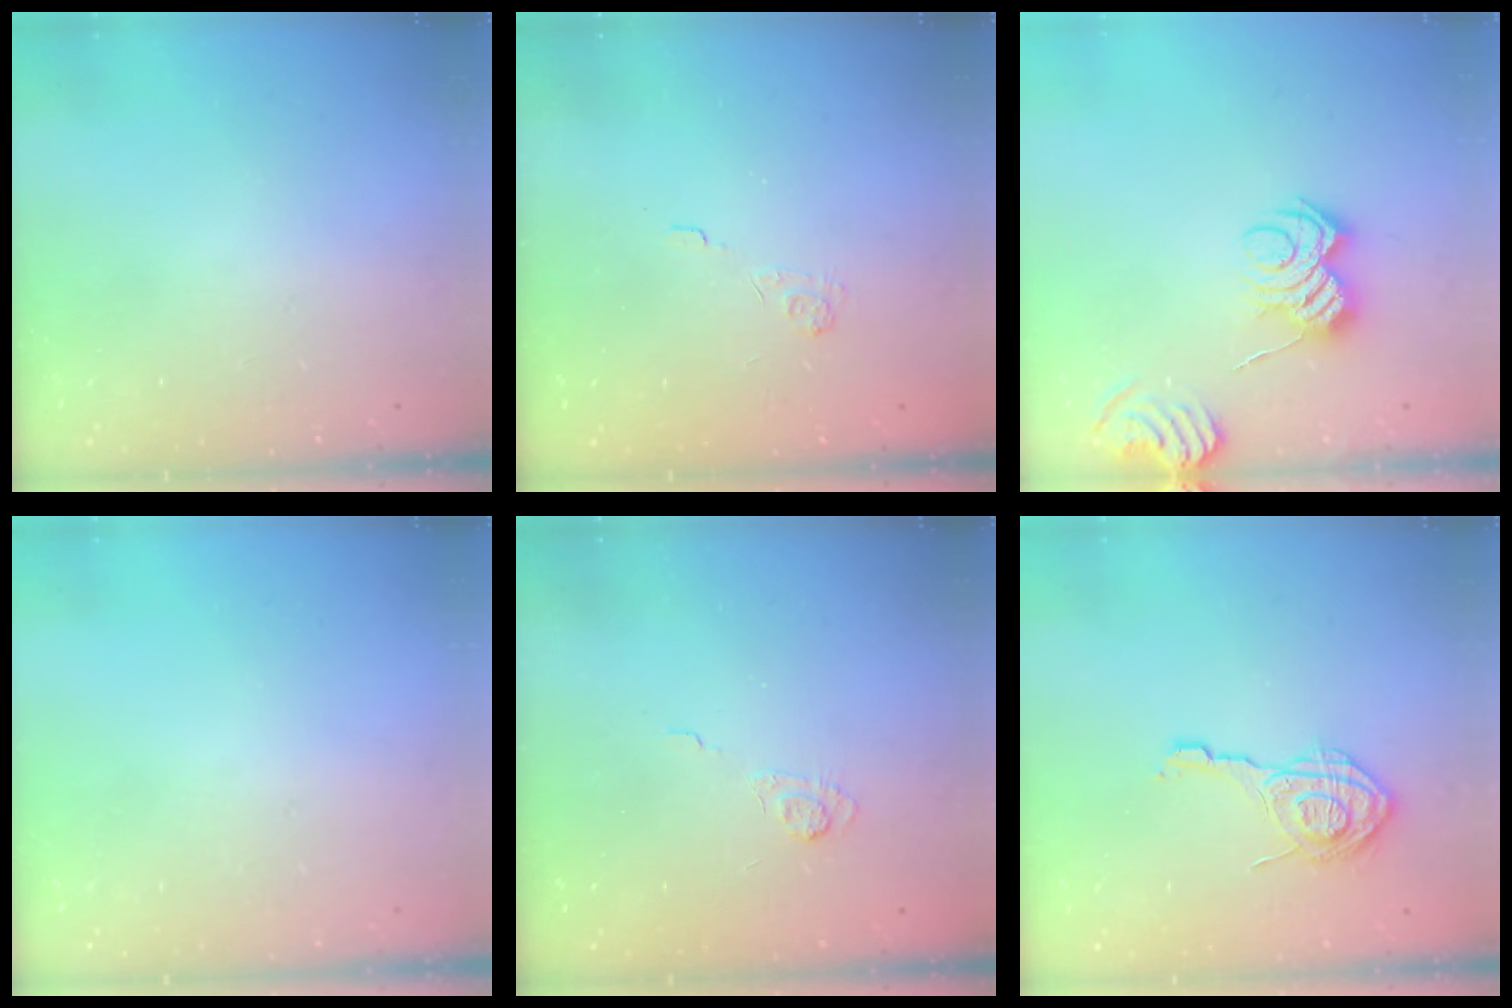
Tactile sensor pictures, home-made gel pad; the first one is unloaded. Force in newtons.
{"total": 2.1, "press": 1.5, "slide": 1.4}
{"total": 9.7, "press": 9.6, "slide": 0.8}
{"total": 0.0}
{"total": 3.1, "press": 2.7, "slide": 1.6}
{"total": 14.0, "press": 14.0, "slide": 0.6}